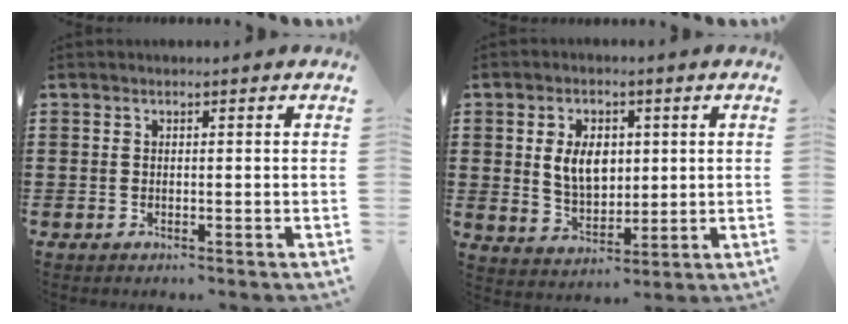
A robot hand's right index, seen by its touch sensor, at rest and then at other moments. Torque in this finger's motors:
{"motor_torque": [1.14, 0.83, 0.32, 0.13]}